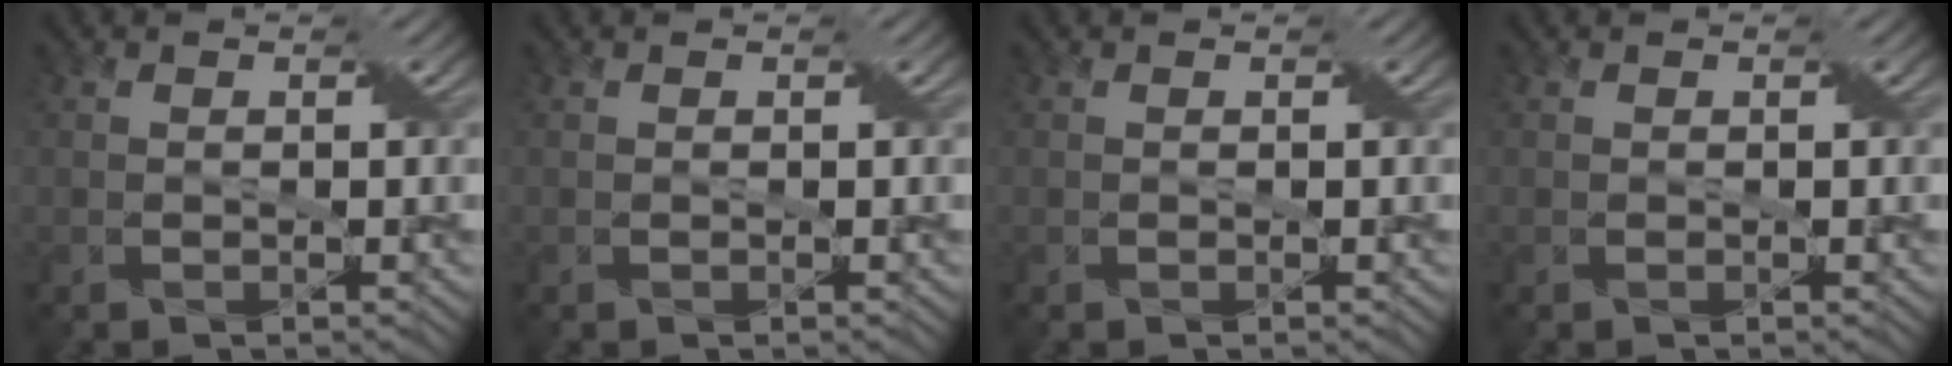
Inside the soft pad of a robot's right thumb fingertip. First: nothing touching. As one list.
[{"total": 0.0}, {"total": 0.0}, {"total": 0.0}]